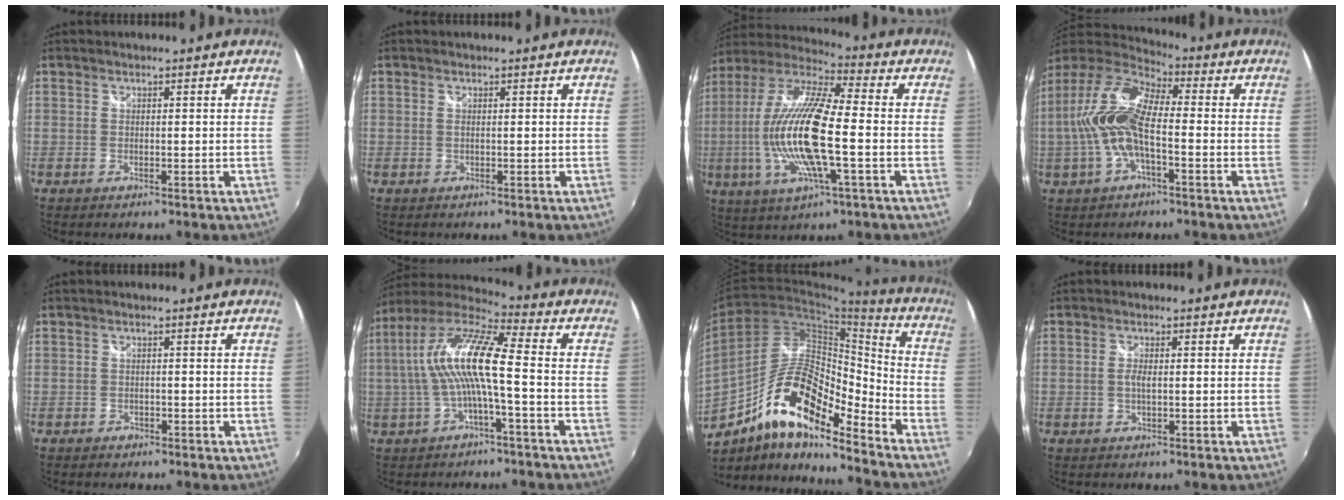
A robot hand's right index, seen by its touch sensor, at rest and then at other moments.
{"total": 0.0}
{"total": 19.4, "force": [-2.3, 4.2, 18.8], "torque": [-0.354, -0.011, -0.052]}
{"total": 14.1, "force": [-1.5, 5.1, 13.1], "torque": [-0.261, 0.008, -0.032]}
{"total": 1.4, "force": [-1.0, 0.9, 0.2], "torque": [-0.008, -0.001, -0.017]}
{"total": 13.3, "force": [-1.0, 1.7, 13.2], "torque": [-0.251, 0.014, -0.020]}
{"total": 18.3, "force": [-11.2, 5.7, 13.2], "torque": [-0.237, 0.004, -0.212]}
{"total": 1.3, "force": [-0.2, 0.3, 1.3], "torque": [-0.026, -0.002, -0.003]}